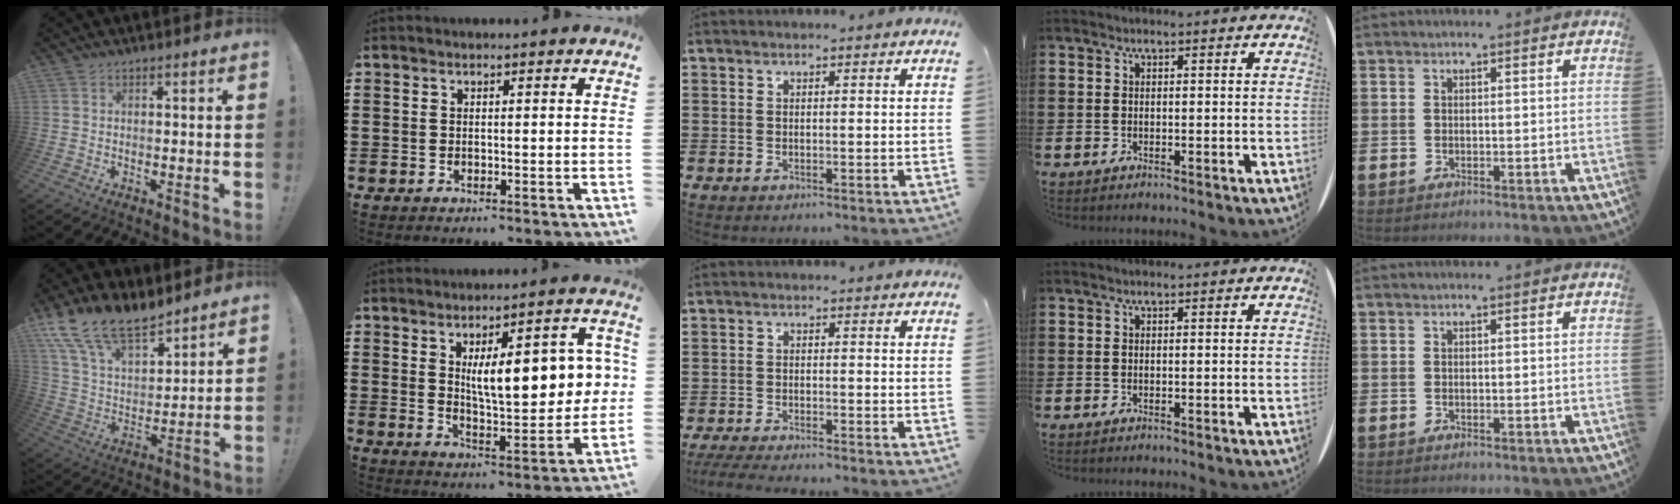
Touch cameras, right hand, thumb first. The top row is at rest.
{"thumb": {"total": 16.4, "force": [12.8, 6.9, 7.5], "torque": [-0.144, -0.090, 0.239]}, "index": {"total": 11.7, "force": [2.7, 4.2, 10.6], "torque": [-0.158, -0.001, 0.040]}, "middle": {"total": 2.9, "force": [-2.7, -0.1, 1.0], "torque": [-0.025, -0.006, -0.056]}}